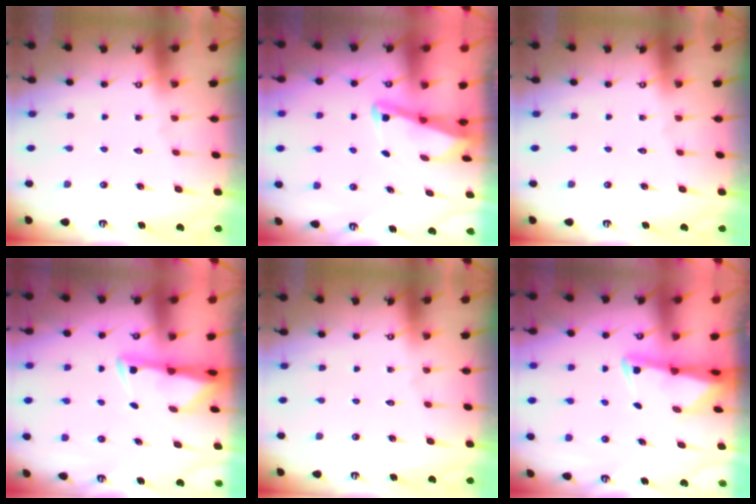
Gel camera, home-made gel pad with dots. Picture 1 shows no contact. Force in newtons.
{"total": 2.9, "press": 2.9, "slide": 0.4}
{"total": 0.0}
{"total": 3.1, "press": 3.0, "slide": 0.6}
{"total": 0.0}
{"total": 2.4, "press": 2.4, "slide": 0.5}